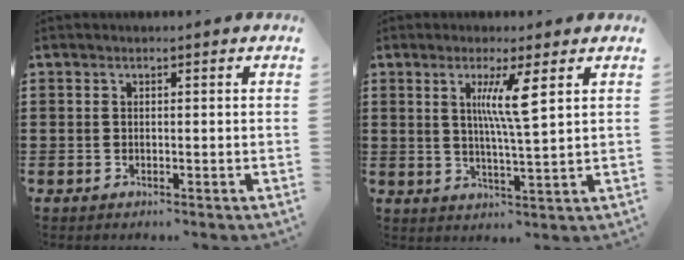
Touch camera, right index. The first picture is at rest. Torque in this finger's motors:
{"motor_torque": [0.22, 0.15, 0.35, 0.09]}